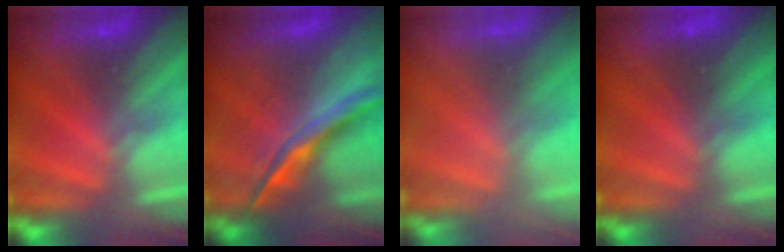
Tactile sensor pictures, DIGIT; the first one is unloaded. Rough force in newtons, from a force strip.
{"total": 5.7}
{"total": 8.8}
{"total": 2.4}